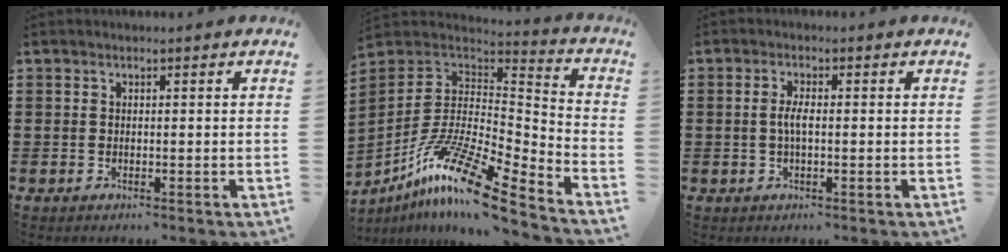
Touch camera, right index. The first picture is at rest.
{"total": 14.5, "force": [-9.6, 2.1, 10.6], "torque": [-0.212, 0.005, -0.187]}
{"total": 2.7, "force": [-0.2, 0.7, 2.6], "torque": [-0.055, -0.002, -0.008]}